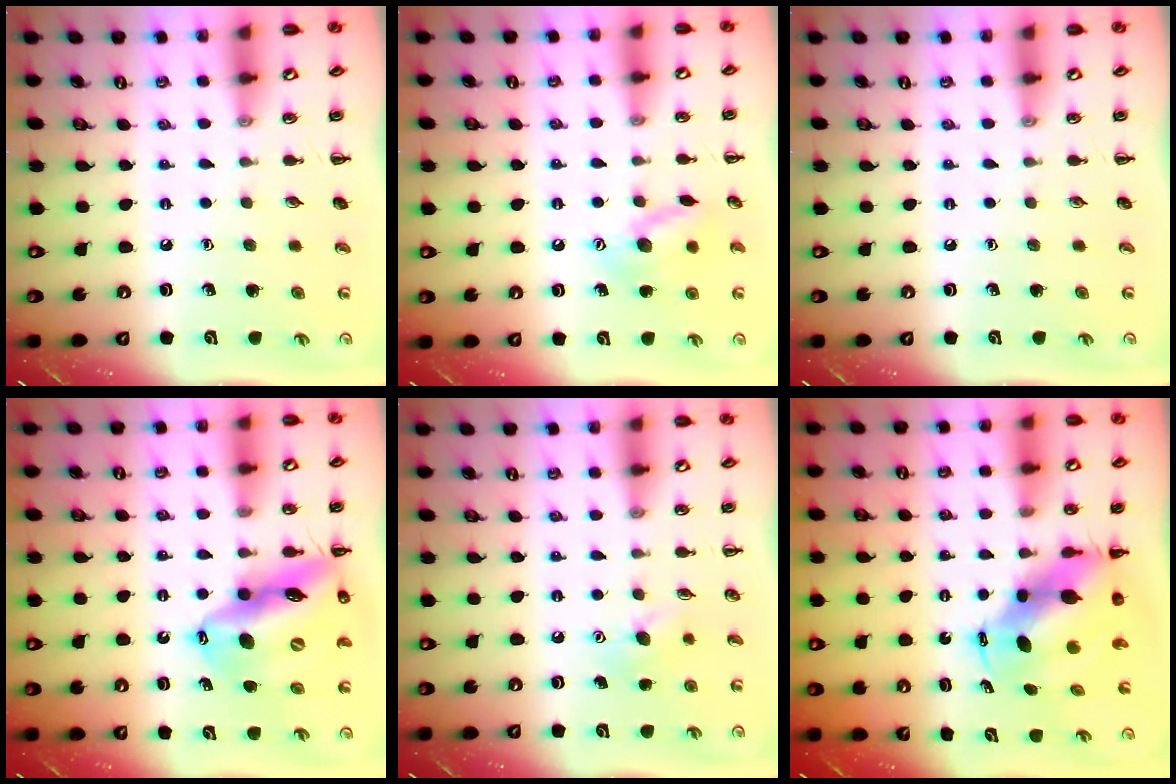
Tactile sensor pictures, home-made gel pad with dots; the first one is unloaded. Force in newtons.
{"total": 11.6, "press": 11.4, "slide": 2.1}
{"total": 0.0}
{"total": 19.5, "press": 18.8, "slide": 4.9}
{"total": 5.8, "press": 5.6, "slide": 1.5}
{"total": 9.2, "press": 9.0, "slide": 2.0}